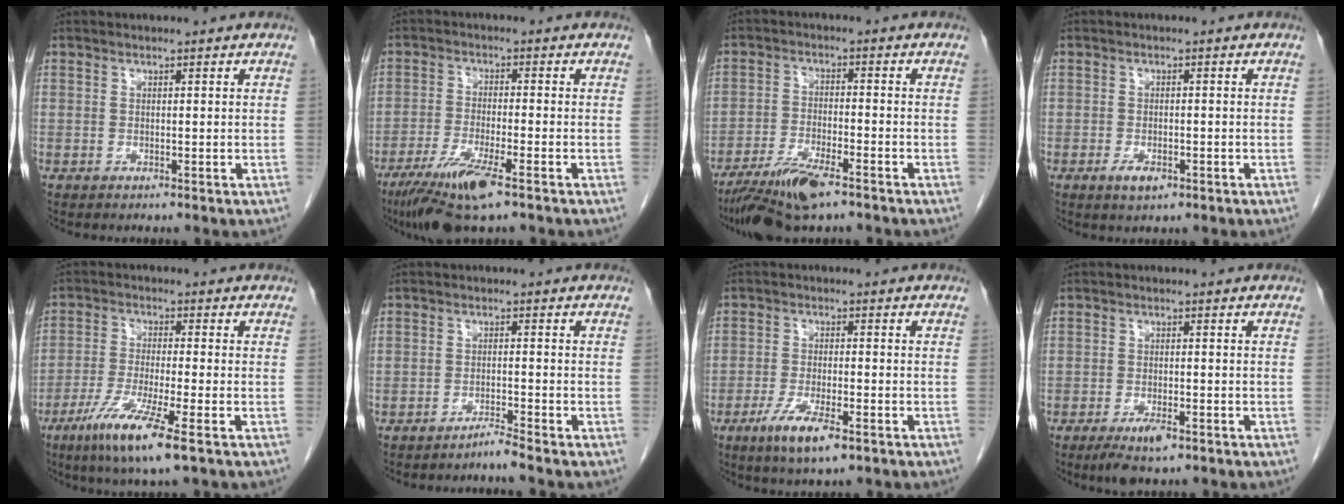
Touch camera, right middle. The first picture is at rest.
{"total": 9.0, "force": [-5.7, 0.8, 7.0], "torque": [-0.136, -0.024, -0.099]}
{"total": 9.1, "force": [-6.5, 1.8, 6.1], "torque": [-0.114, -0.020, -0.118]}
{"total": 2.6, "force": [-1.4, 1.1, 2.0], "torque": [-0.040, -0.001, -0.018]}
{"total": 9.3, "force": [-5.1, -0.2, 7.8], "torque": [-0.159, -0.029, -0.093]}
{"total": 1.9, "force": [-1.7, -0.7, 0.4], "torque": [0.001, -0.001, -0.031]}
{"total": 6.8, "force": [-3.9, 1.3, 5.5], "torque": [-0.108, -0.014, -0.062]}
{"total": 4.2, "force": [-2.6, 1.2, 3.1], "torque": [-0.060, -0.005, -0.039]}